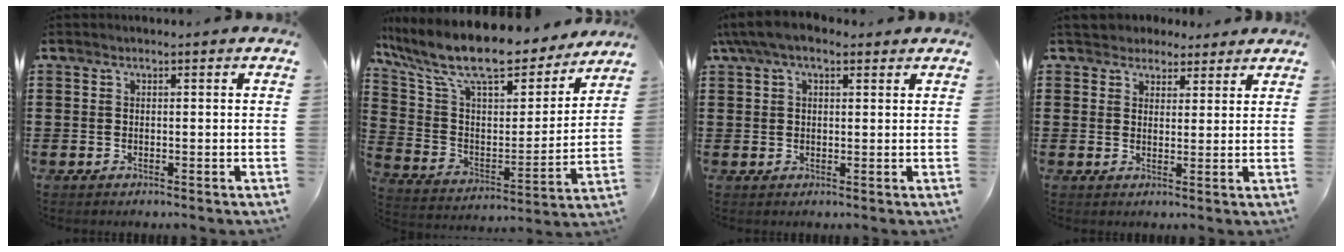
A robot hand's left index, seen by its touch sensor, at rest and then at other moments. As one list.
[{"total": 12.6, "force": [10.3, 2.8, 6.8], "torque": [-0.165, -0.066, 0.176]}, {"total": 5.3, "force": [3.4, 2.2, 3.5], "torque": [-0.076, 0.008, 0.062]}, {"total": 3.6, "force": [2.8, 2.2, -0.4], "torque": [-0.010, 0.005, 0.055]}]